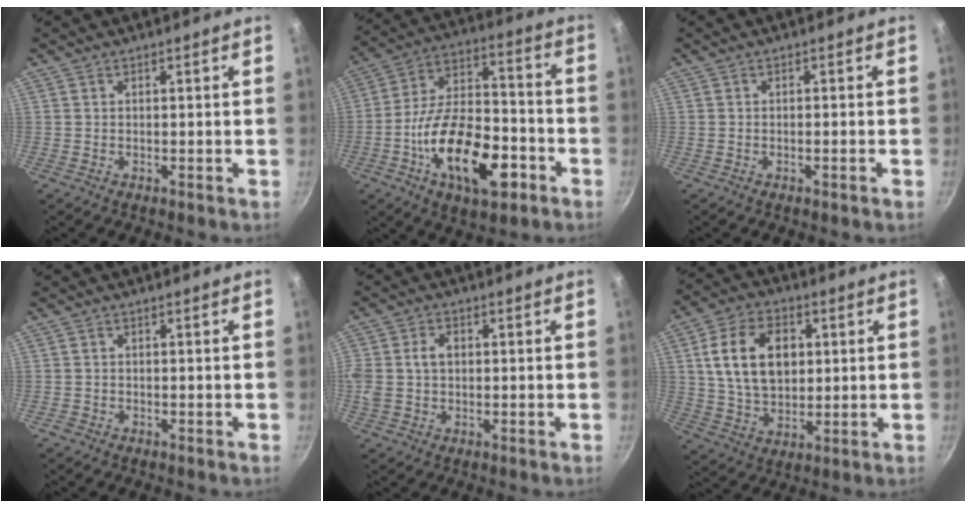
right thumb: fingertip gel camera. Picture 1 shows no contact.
{"total": 20.5, "force": [-8.0, 10.2, 16.0], "torque": [-0.242, 0.048, -0.140]}
{"total": 0.9, "force": [-0.5, 0.0, 0.8], "torque": [-0.021, 0.004, -0.008]}
{"total": 0.7, "force": [-0.5, 0.6, 0.1], "torque": [-0.002, 0.003, -0.007]}
{"total": 6.2, "force": [0.6, 4.5, 4.2], "torque": [-0.077, 0.011, 0.005]}
{"total": 14.8, "force": [3.0, 10.1, 10.4], "torque": [-0.163, 0.000, 0.052]}